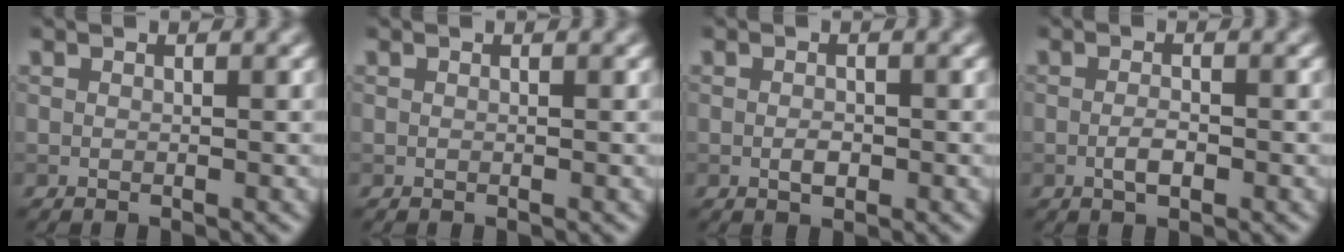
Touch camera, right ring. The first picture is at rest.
{"total": 0.0}
{"total": 1.2, "force": [-0.3, 0.7, 1.0], "torque": [-0.018, 0.000, -0.006]}
{"total": 1.6, "force": [-0.5, 0.6, 1.4], "torque": [-0.029, -0.002, -0.012]}